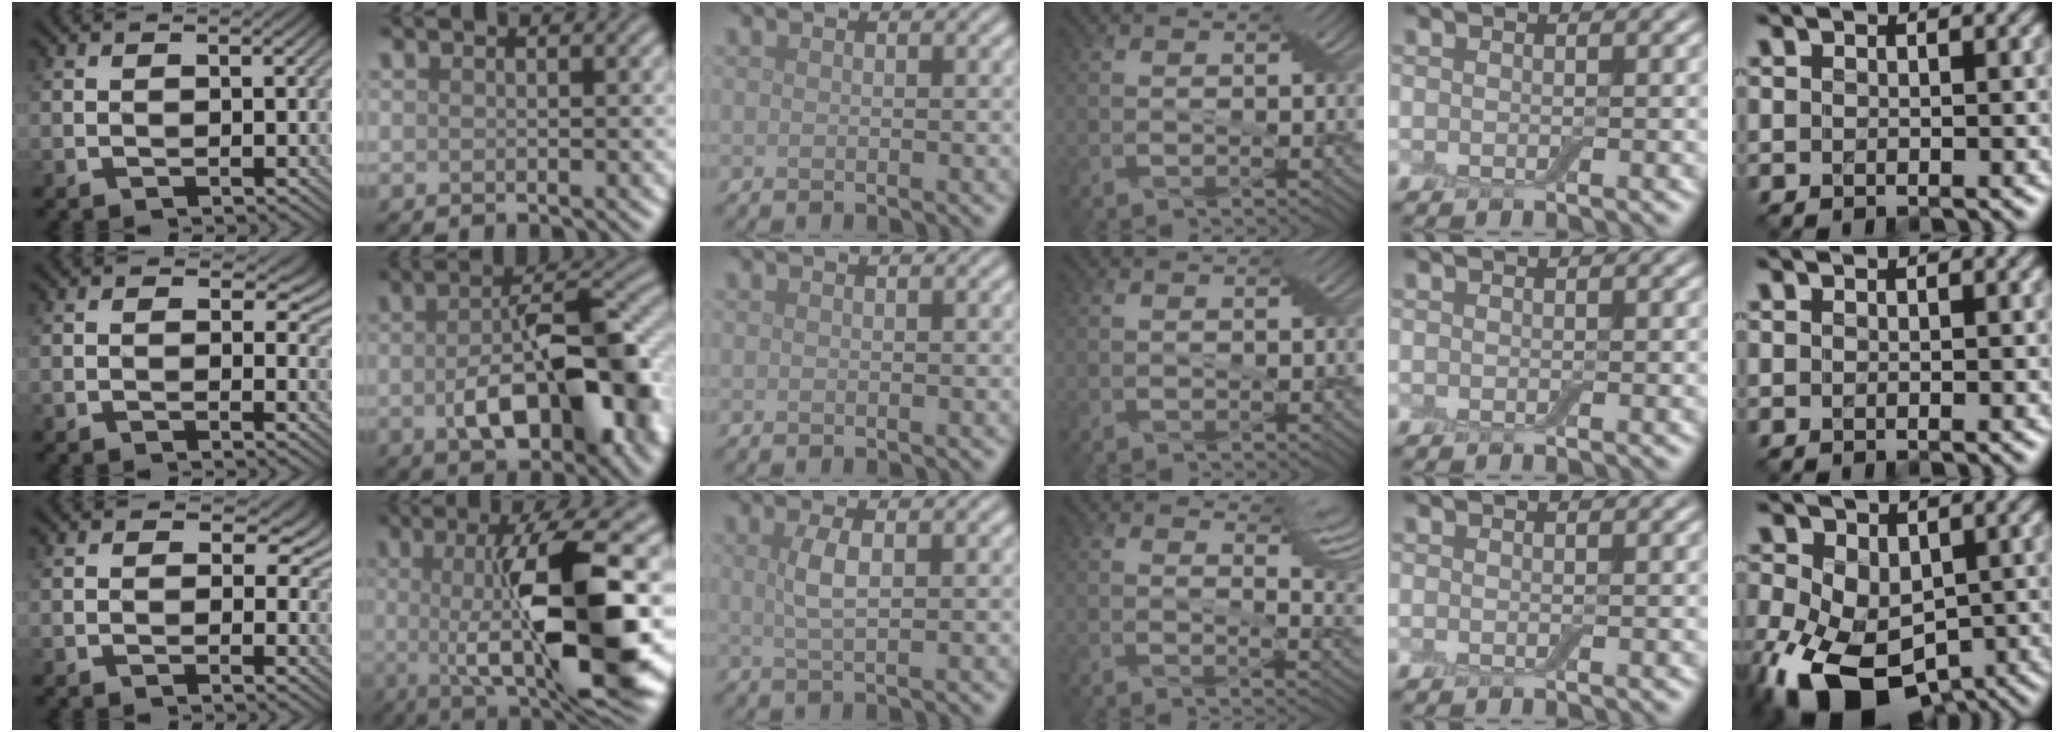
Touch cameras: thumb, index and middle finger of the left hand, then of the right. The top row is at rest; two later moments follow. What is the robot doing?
{"motion": "wrap", "object": "cling film"}